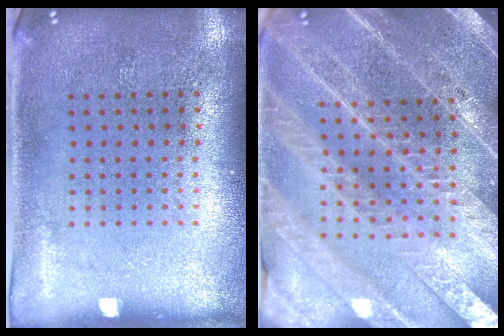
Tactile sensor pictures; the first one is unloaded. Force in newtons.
{"total": 4.3, "press": 3.8, "slide": 1.9}